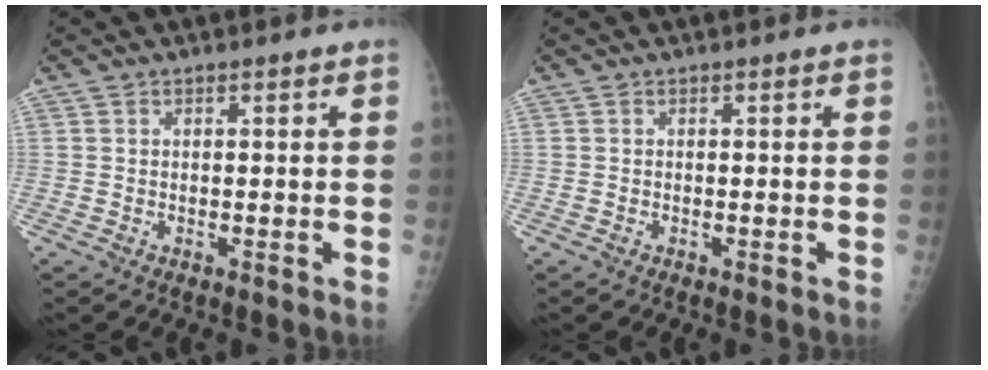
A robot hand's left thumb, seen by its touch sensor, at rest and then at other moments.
{"total": 0.0}